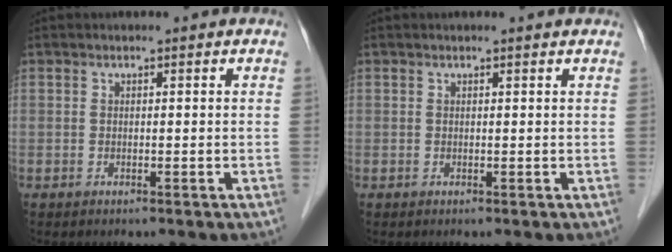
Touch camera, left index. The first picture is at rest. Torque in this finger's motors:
{"motor_torque": [0.20, -0.18, 0.03, 0.02]}